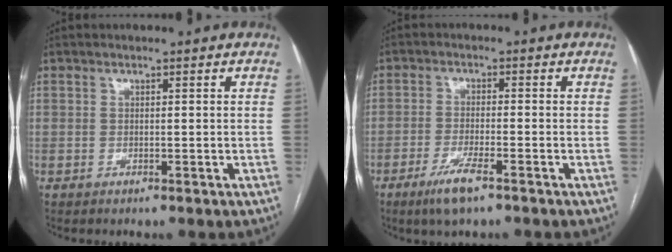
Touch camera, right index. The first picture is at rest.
{"total": 5.3, "force": [-3.4, 0.6, 4.0], "torque": [-0.085, -0.010, -0.062]}